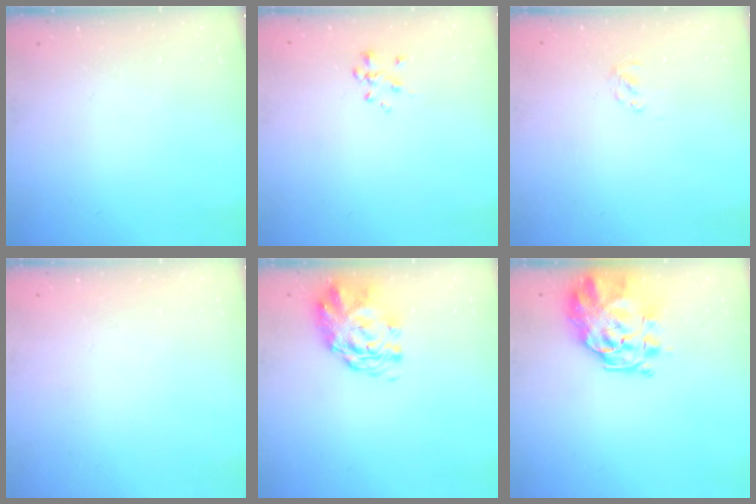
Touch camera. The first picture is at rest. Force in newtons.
{"total": 0.6, "press": 0.5, "slide": 0.3}
{"total": 1.4, "press": 1.0, "slide": 0.9}
{"total": 1.9, "press": 1.9, "slide": 0.2}
{"total": 3.0, "press": 2.8, "slide": 1.1}
{"total": 3.6, "press": 3.2, "slide": 1.6}